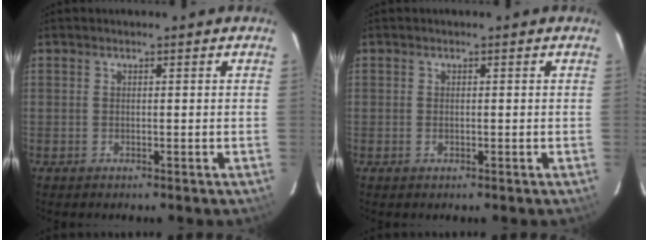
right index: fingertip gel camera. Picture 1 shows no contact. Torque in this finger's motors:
{"motor_torque": [-0.33, 0.08, -0.08, -0.01]}